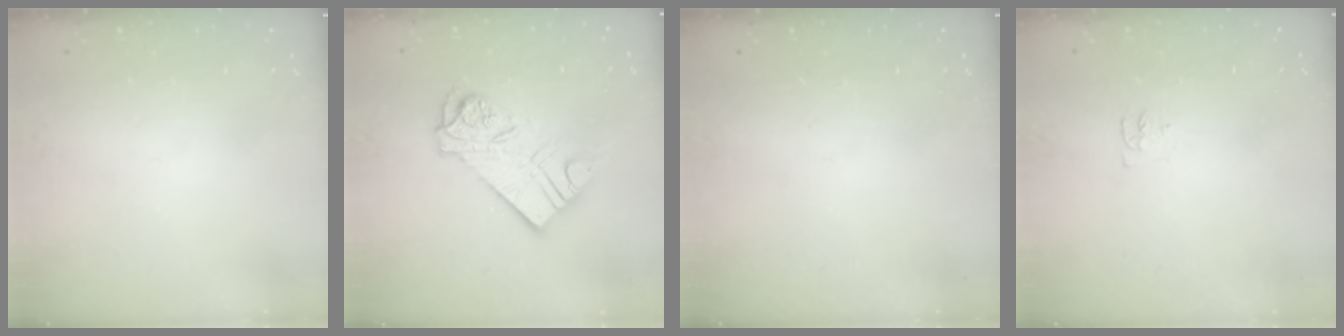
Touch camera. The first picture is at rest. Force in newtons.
{"total": 13.1, "press": 13.0, "slide": 1.3}
{"total": 0.0}
{"total": 4.0, "press": 3.9, "slide": 0.4}